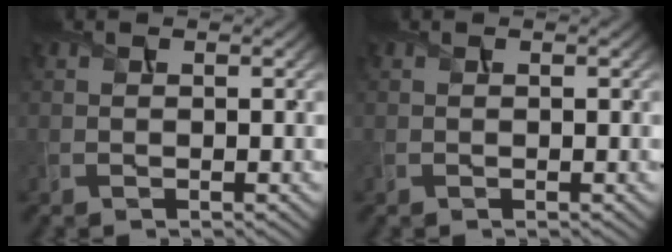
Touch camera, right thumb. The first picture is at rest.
{"total": 0.0}